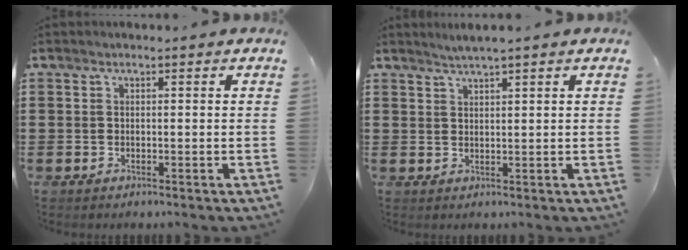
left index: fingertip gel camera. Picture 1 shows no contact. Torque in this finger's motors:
{"motor_torque": [0.20, -0.18, 0.08, 0.07]}